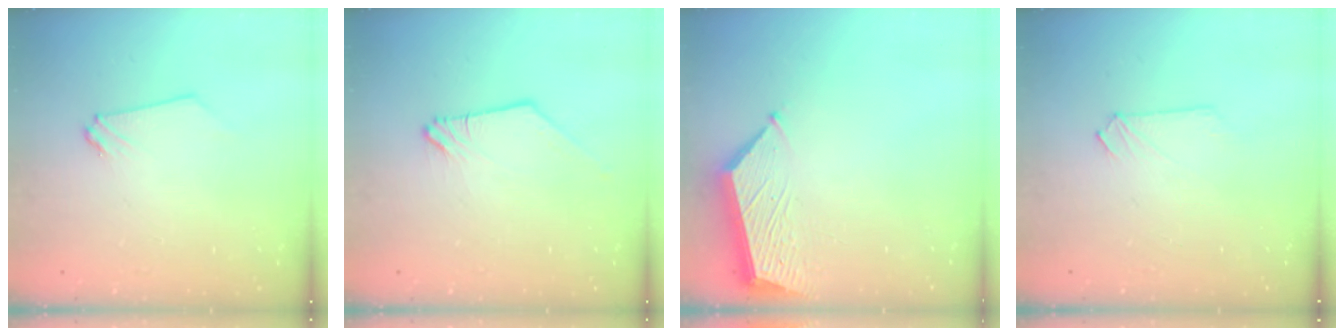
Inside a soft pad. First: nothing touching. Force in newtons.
{"total": 0.0}
{"total": 6.8, "press": 6.7, "slide": 0.5}
{"total": 2.6, "press": 2.6, "slide": 0.6}